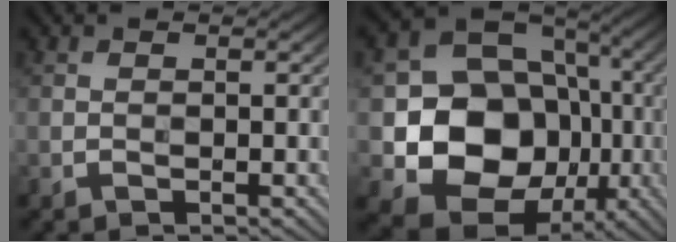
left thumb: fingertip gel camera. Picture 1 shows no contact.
{"total": 14.3, "force": [-2.3, 11.9, 7.6], "torque": [-0.140, -0.034, -0.042]}